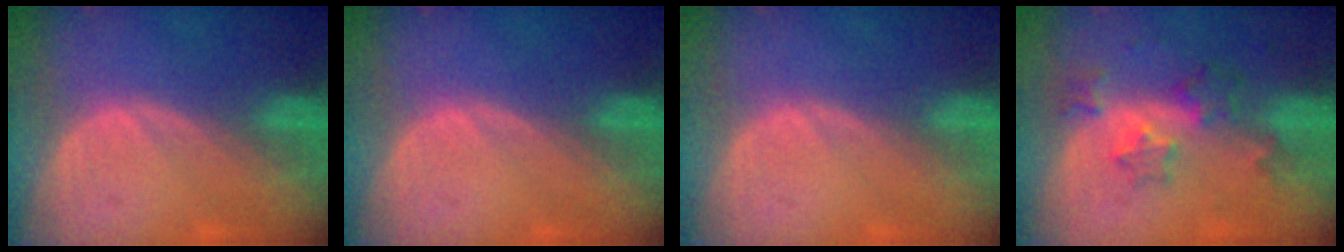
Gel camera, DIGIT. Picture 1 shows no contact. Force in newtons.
{"total": 0.0}
{"total": 0.0}
{"total": 5.8, "press": 5.3, "slide": 2.3}